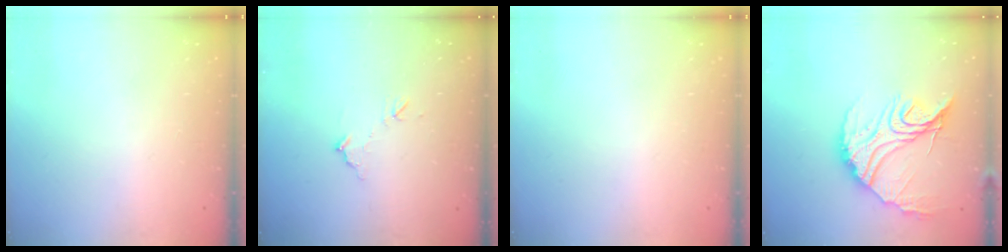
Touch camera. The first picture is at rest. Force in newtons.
{"total": 7.0, "press": 7.0, "slide": 0.3}
{"total": 0.0}
{"total": 20.4, "press": 20.3, "slide": 1.4}